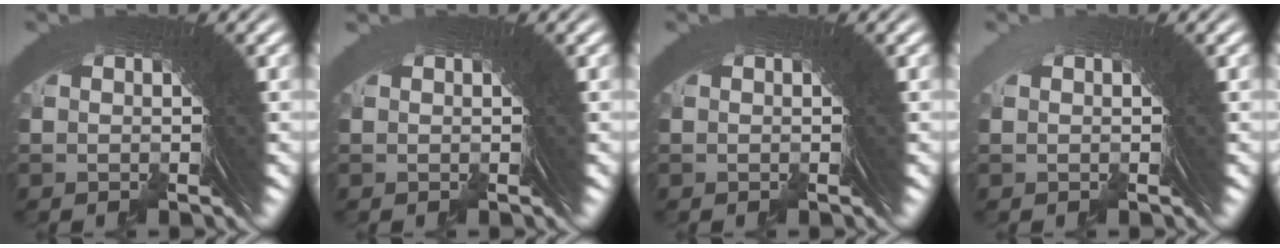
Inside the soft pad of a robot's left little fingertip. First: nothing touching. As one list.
[{"total": 0.9, "force": [-0.2, -0.5, -0.8], "torque": [0.021, 0.003, -0.003]}, {"total": 0.0}, {"total": 1.1, "force": [-0.4, -0.7, -0.7], "torque": [0.021, 0.003, -0.003]}]